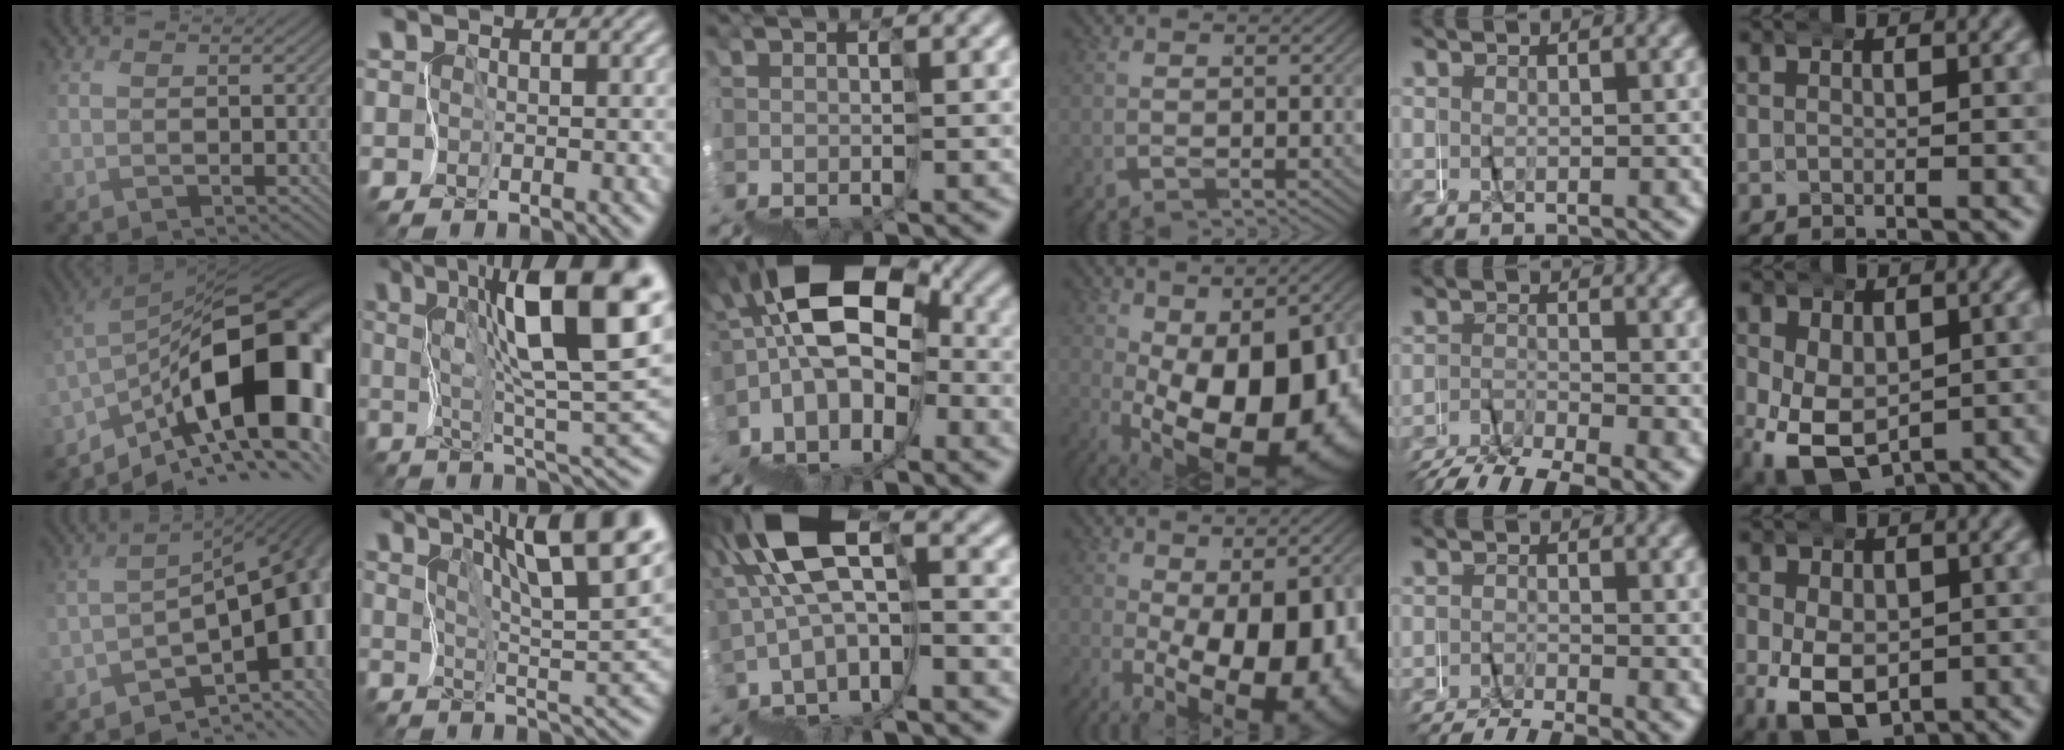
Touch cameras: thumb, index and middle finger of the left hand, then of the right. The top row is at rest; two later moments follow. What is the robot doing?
{"motion": "wrap", "object": "masking tape"}